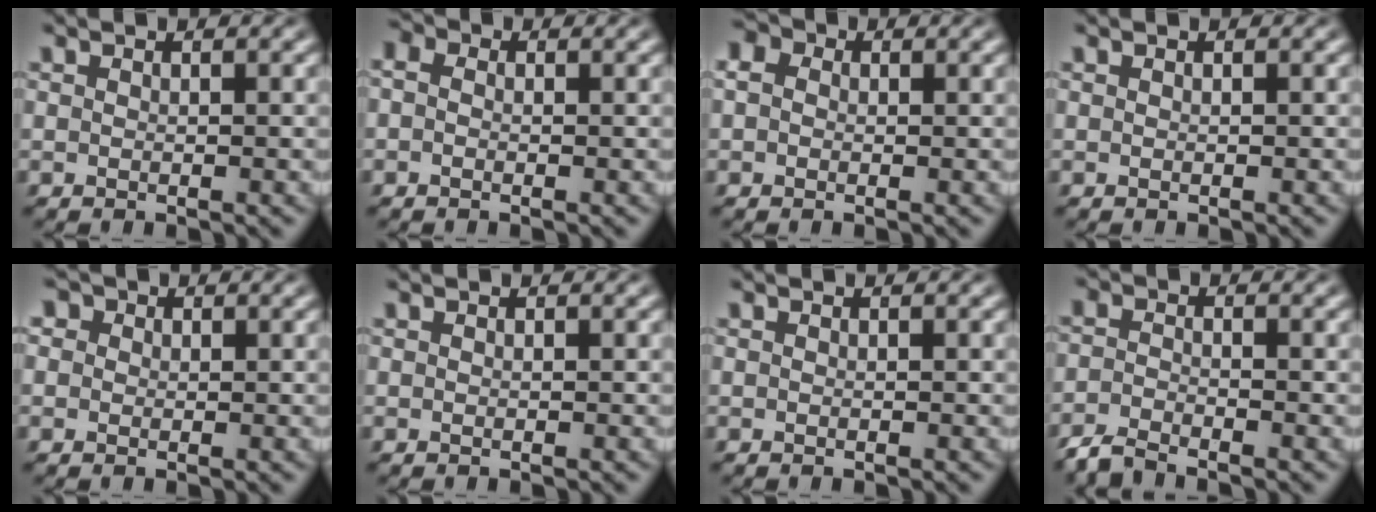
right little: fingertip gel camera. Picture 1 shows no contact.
{"total": 2.1, "force": [0.0, 1.9, 0.9], "torque": [-0.025, 0.000, -0.008]}
{"total": 3.8, "force": [1.0, 3.2, 1.6], "torque": [-0.036, 0.011, 0.002]}
{"total": 0.0}
{"total": 3.7, "force": [0.9, 3.3, 1.3], "torque": [-0.036, 0.005, 0.002]}
{"total": 0.0}
{"total": 0.0}
{"total": 2.5, "force": [-2.4, 0.4, 0.4], "torque": [-0.013, -0.013, -0.043]}